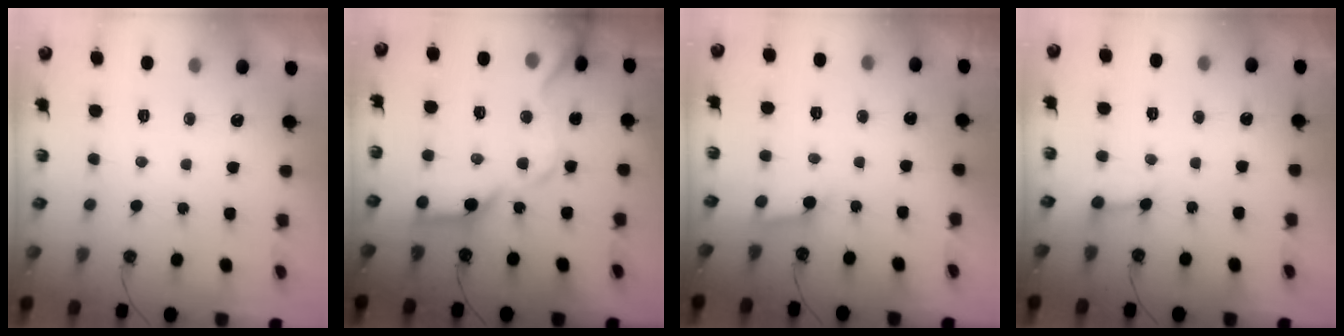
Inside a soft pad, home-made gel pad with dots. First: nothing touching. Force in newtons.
{"total": 19.4, "press": 19.3, "slide": 2.3}
{"total": 3.0, "press": 3.0, "slide": 0.2}
{"total": 2.8, "press": 2.8, "slide": 0.4}